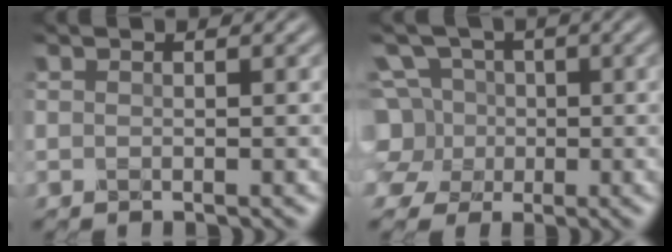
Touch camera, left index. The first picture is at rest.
{"total": 8.2, "force": [0.5, 7.3, 3.6], "torque": [-0.089, 0.041, -0.037]}